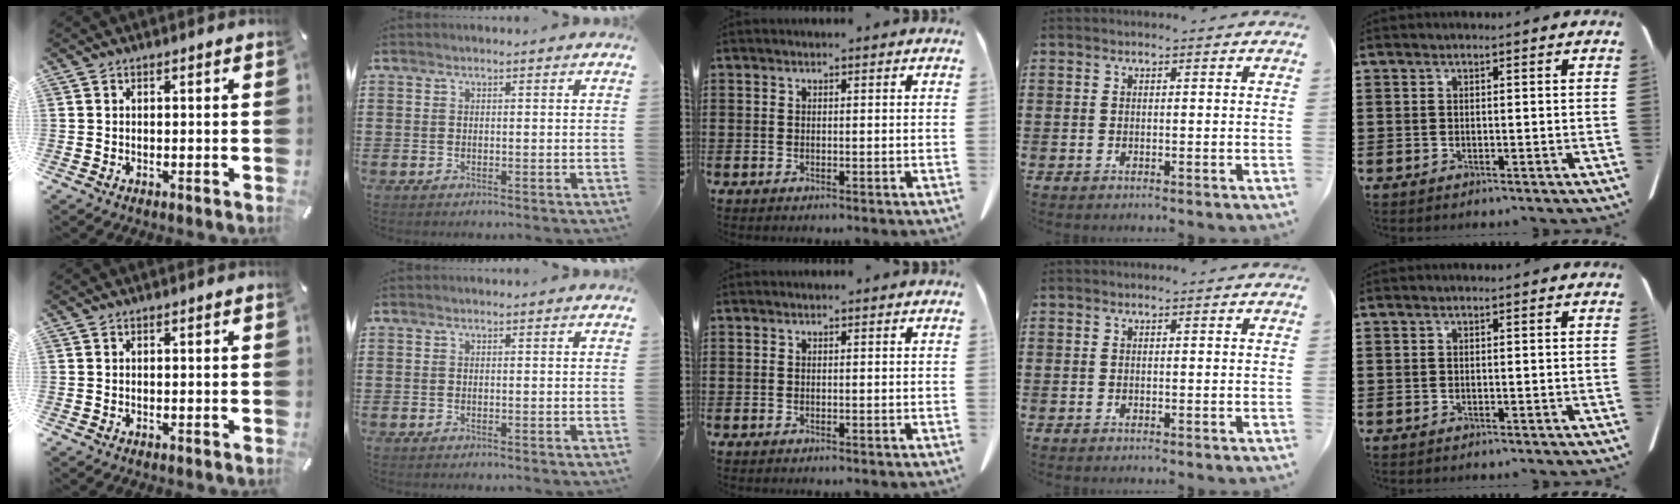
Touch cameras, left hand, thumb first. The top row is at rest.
{}